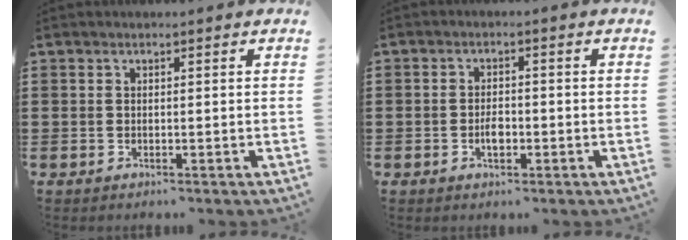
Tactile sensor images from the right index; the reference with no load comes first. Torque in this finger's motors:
{"motor_torque": [2.14, 0.00, 0.78, 0.05]}